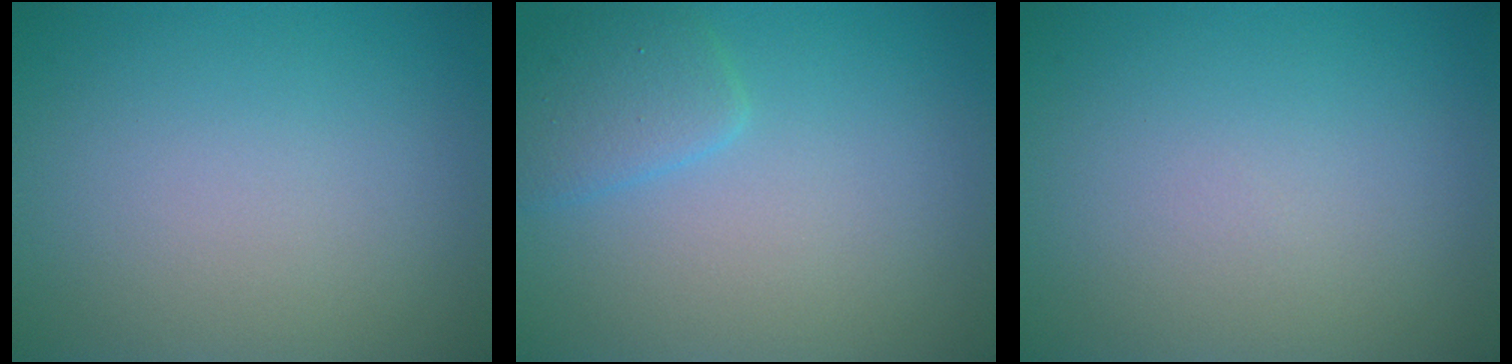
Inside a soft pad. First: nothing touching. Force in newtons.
{"total": 2.3, "press": 2.3, "slide": 0.1}
{"total": 0.0}